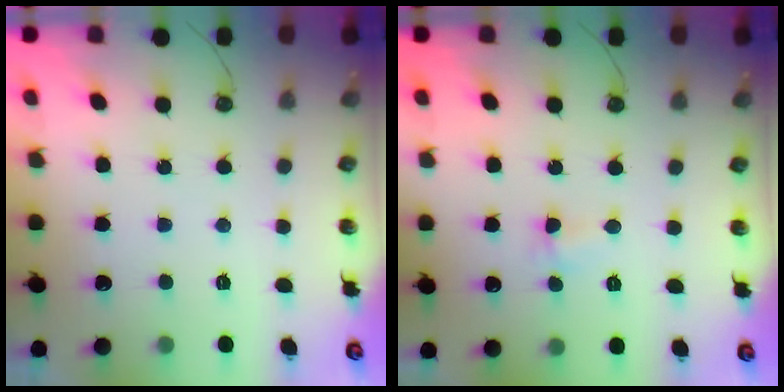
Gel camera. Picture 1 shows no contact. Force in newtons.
{"total": 2.5, "press": 2.1, "slide": 1.4}